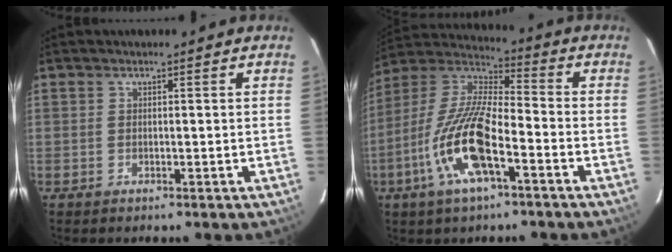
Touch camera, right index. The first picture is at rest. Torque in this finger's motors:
{"motor_torque": [1.79, -0.35, 1.06, 0.21]}